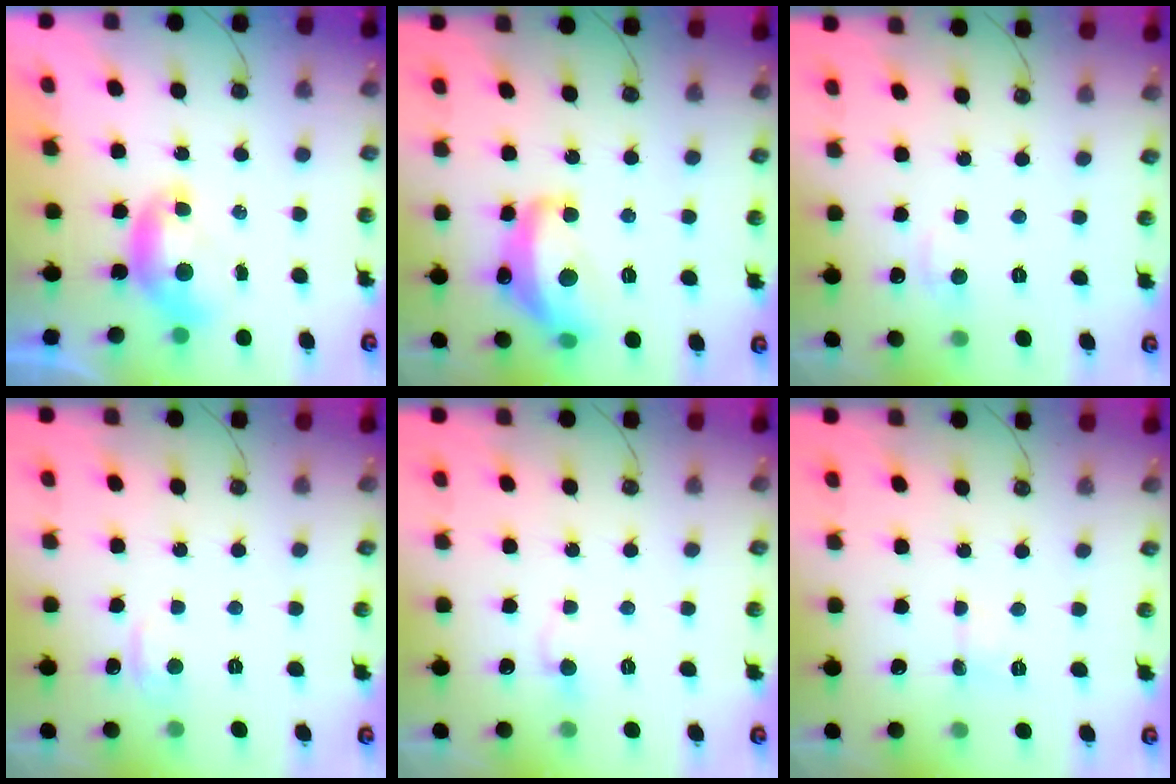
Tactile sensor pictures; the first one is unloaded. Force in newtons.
{"total": 10.4, "press": 10.4, "slide": 0.8}
{"total": 2.4, "press": 2.3, "slide": 0.5}
{"total": 1.0, "press": 0.7, "slide": 0.8}
{"total": 1.5, "press": 1.4, "slide": 0.7}
{"total": 1.6, "press": 1.6, "slide": 0.4}